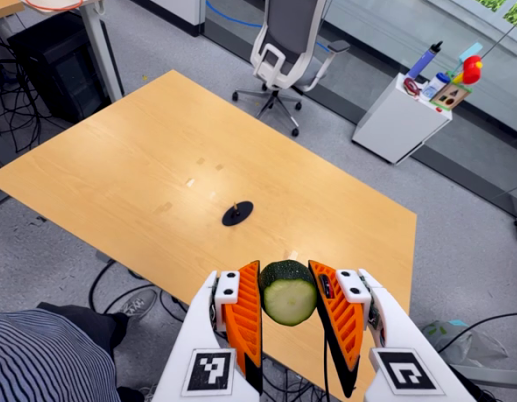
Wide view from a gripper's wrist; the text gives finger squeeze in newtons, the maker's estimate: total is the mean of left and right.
{"total": 10.3, "left": 9.5, "right": 11.2}